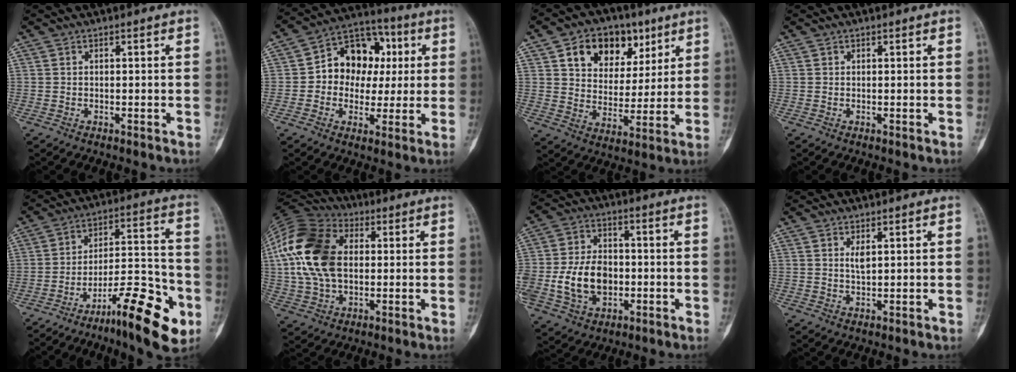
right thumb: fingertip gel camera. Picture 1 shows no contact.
{"total": 14.0, "force": [1.6, 11.1, 8.3], "torque": [-0.069, 0.026, 0.017]}
{"total": 14.8, "force": [7.1, 10.3, 7.8], "torque": [-0.078, -0.017, 0.119]}
{"total": 0.0}
{"total": 18.4, "force": [-9.3, 5.2, 15.0], "torque": [-0.211, 0.074, -0.140]}
{"total": 19.3, "force": [2.5, 12.8, 14.2], "torque": [-0.277, 0.015, 0.042]}
{"total": 12.6, "force": [-1.7, 9.2, 8.5], "torque": [-0.139, 0.016, -0.022]}
{"total": 2.1, "force": [0.9, 0.8, 1.7], "torque": [-0.030, -0.008, 0.019]}